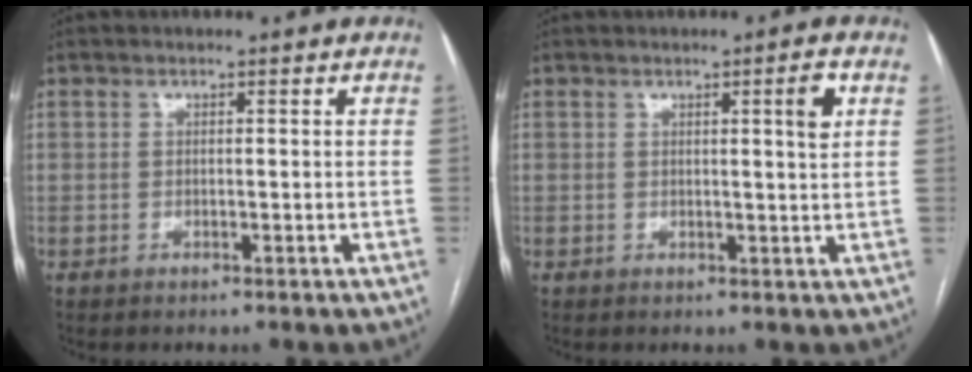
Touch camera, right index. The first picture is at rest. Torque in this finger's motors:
{"motor_torque": [0.03, 0.00, 0.04, 0.04]}